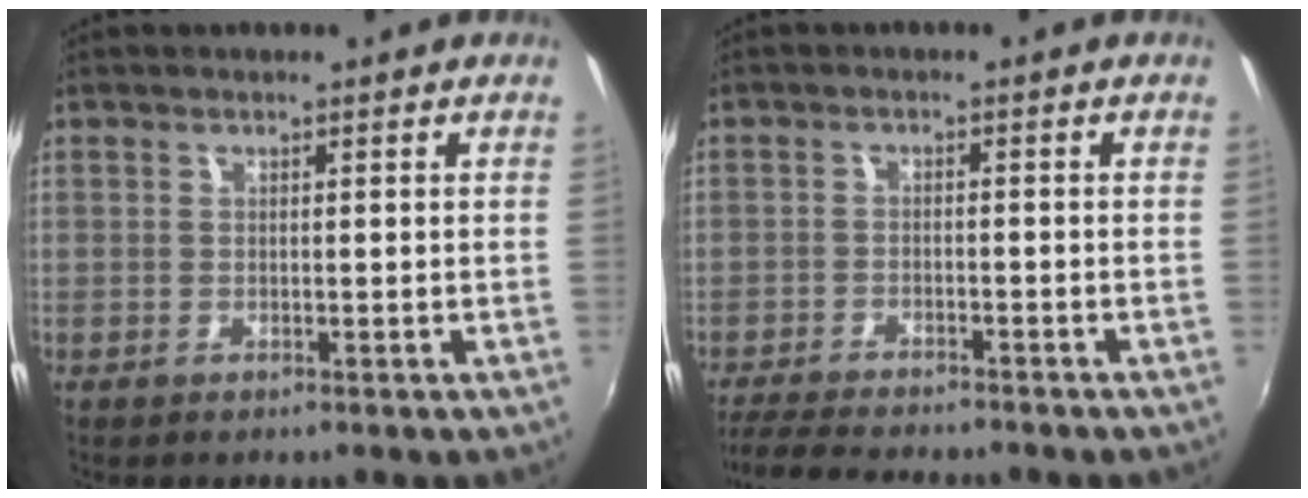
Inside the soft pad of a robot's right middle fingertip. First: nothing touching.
{"total": 9.3, "force": [-8.4, 1.4, 3.6], "torque": [-0.095, -0.021, -0.138]}